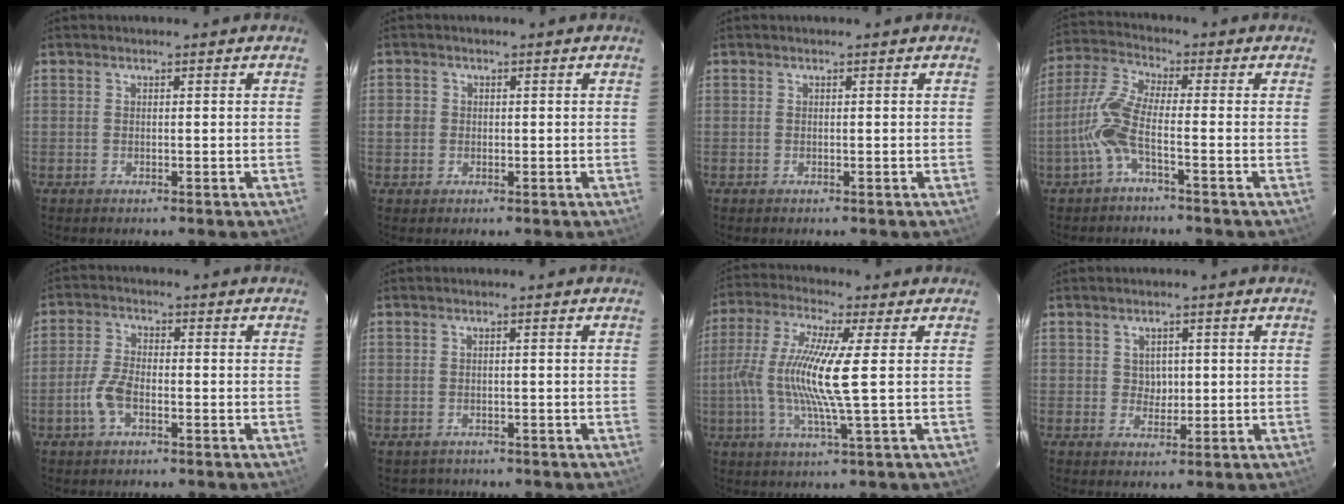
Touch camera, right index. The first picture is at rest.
{"total": 2.3, "force": [-0.3, 2.2, 0.4], "torque": [-0.008, 0.001, -0.008]}
{"total": 0.0}
{"total": 7.8, "force": [-2.8, 1.0, 7.2], "torque": [-0.174, 0.008, -0.061]}
{"total": 5.4, "force": [-2.4, 2.5, 4.1], "torque": [-0.097, 0.001, -0.046]}
{"total": 1.8, "force": [-1.3, 1.2, -0.2], "torque": [0.001, -0.001, -0.013]}
{"total": 12.0, "force": [-0.5, -0.5, 12.0], "torque": [-0.237, -0.004, -0.013]}
{"total": 2.7, "force": [0.4, 2.5, 1.0], "torque": [-0.010, 0.003, 0.010]}